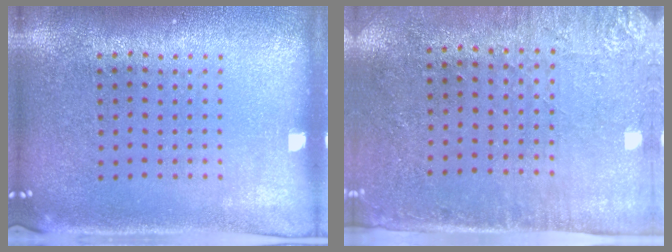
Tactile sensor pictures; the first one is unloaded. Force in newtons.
{"total": 2.8, "press": 2.3, "slide": 1.6}